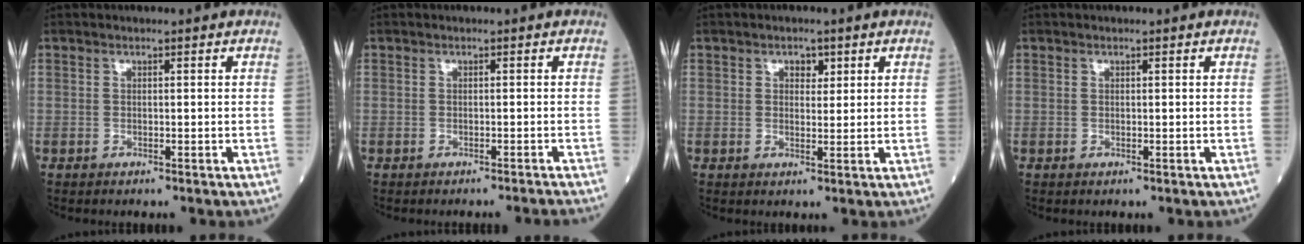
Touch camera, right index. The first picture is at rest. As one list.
[{"total": 4.5, "force": [-4.2, -1.3, 1.0], "torque": [-0.004, -0.014, -0.050]}, {"total": 2.0, "force": [1.0, 1.4, 1.2], "torque": [-0.012, 0.001, 0.012]}, {"total": 0.0}]